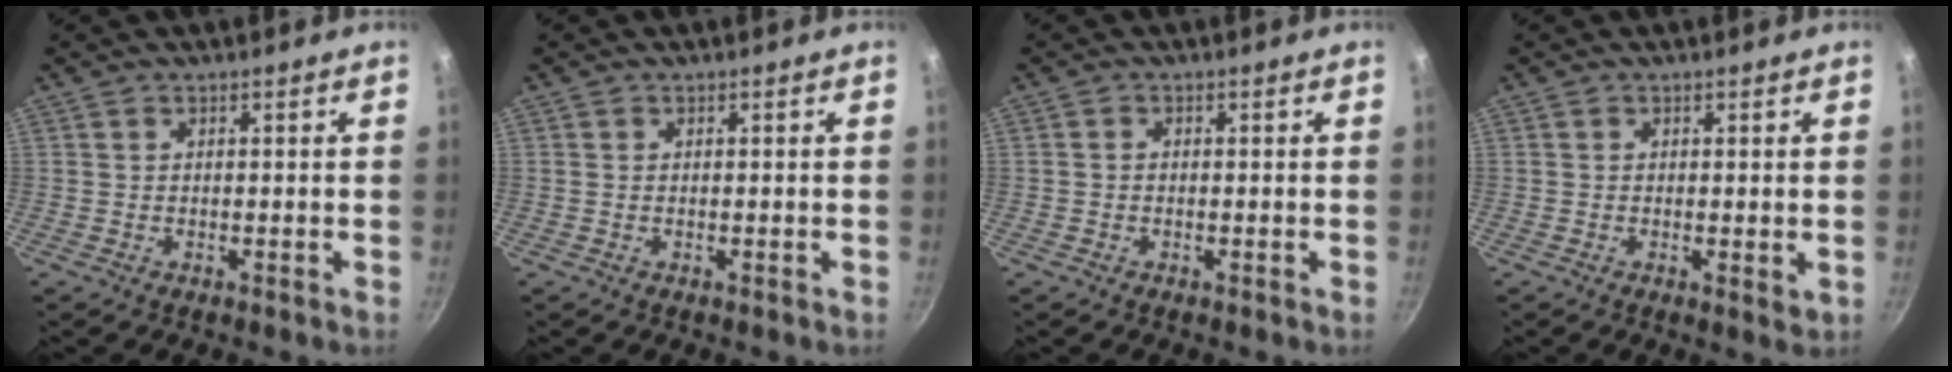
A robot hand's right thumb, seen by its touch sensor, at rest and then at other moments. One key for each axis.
{"total": 0.0}
{"total": 0.7, "fx": -0.3, "fy": 0.5, "fz": 0.4, "tx": -0.008, "ty": 0.003, "tz": -0.006}
{"total": 1.4, "fx": 0.2, "fy": 0.6, "fz": 1.2, "tx": -0.019, "ty": -0.006, "tz": 0.002}